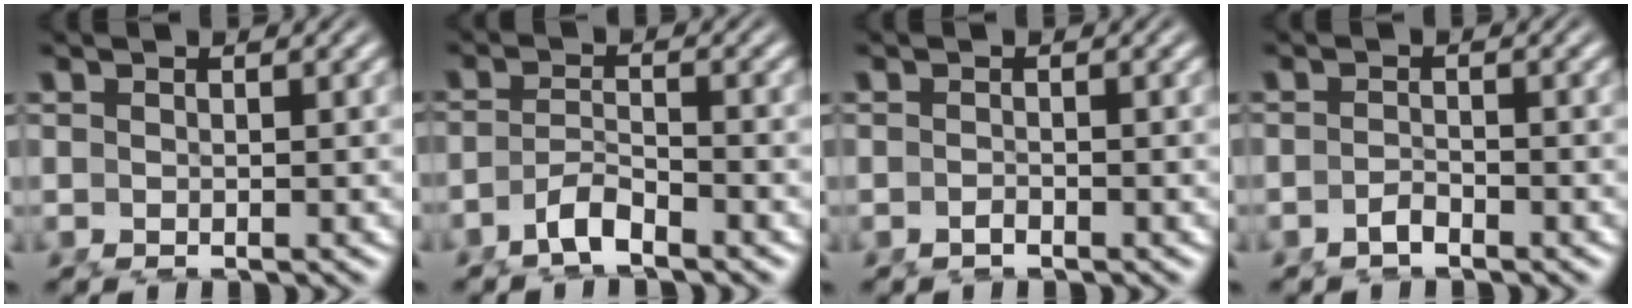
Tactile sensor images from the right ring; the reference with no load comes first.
{"total": 2.3, "force": [-1.8, 0.5, 1.3], "torque": [-0.019, -0.006, -0.029]}
{"total": 0.7, "force": [-0.6, -0.3, -0.1], "torque": [0.001, 0.000, -0.012]}
{"total": 1.1, "force": [-1.1, -0.2, 0.2], "torque": [0.001, 0.000, -0.020]}